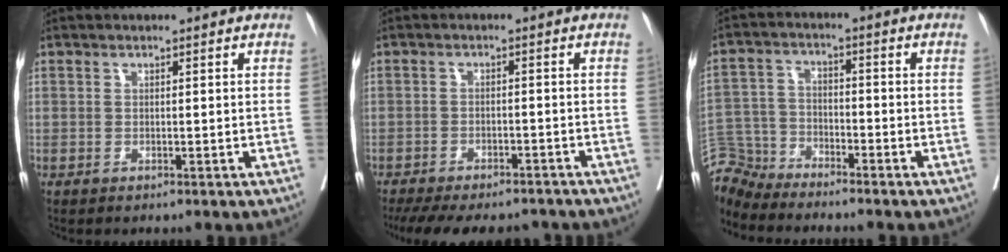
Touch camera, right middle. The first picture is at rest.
{"total": 16.2, "force": [-14.1, 4.6, 6.5], "torque": [-0.149, -0.014, -0.189]}
{"total": 6.2, "force": [-5.9, 0.9, -1.8], "torque": [0.030, 0.015, -0.120]}